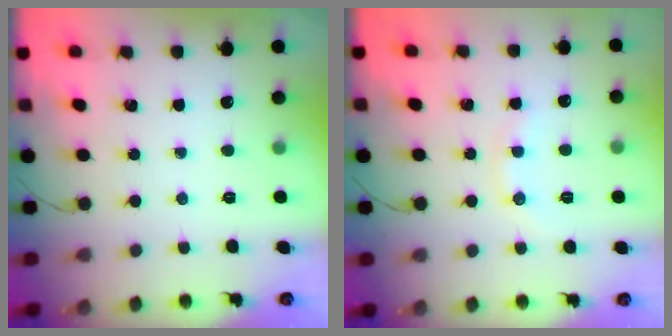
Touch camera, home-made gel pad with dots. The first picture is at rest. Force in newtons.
{"total": 6.4, "press": 6.3, "slide": 1.1}